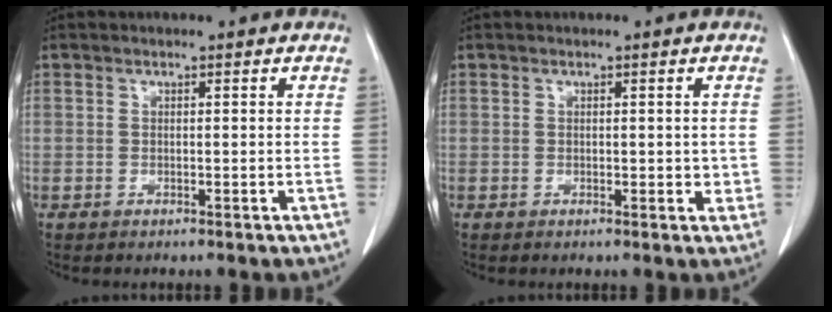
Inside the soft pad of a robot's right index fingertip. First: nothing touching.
{"total": 1.8, "force": [0.1, 1.2, 1.3], "torque": [-0.011, 0.000, 0.003]}